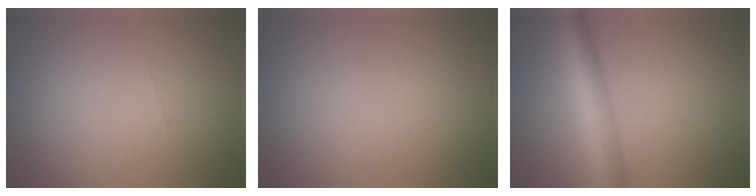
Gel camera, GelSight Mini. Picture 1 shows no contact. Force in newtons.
{"total": 0.0}
{"total": 6.0, "press": 6.0, "slide": 0.1}